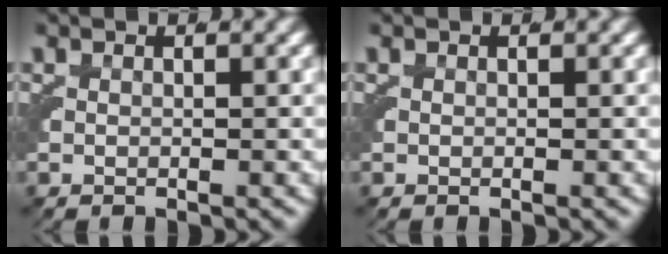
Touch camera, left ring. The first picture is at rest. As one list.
[{"total": 0.0}]